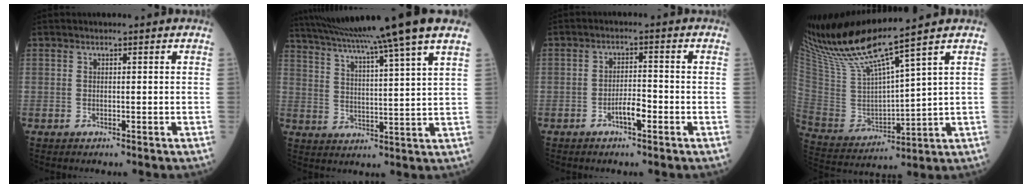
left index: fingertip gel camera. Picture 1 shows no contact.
{"total": 19.0, "force": [15.4, -2.5, 10.8], "torque": [-0.187, -0.010, 0.222]}
{"total": 3.3, "force": [-2.1, 0.6, 2.4], "torque": [-0.043, -0.003, -0.039]}
{"total": 13.1, "force": [10.9, -1.4, 7.3], "torque": [-0.156, -0.009, 0.221]}